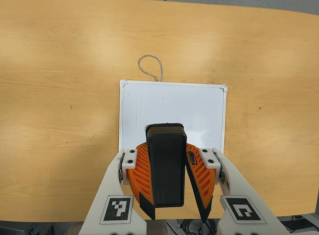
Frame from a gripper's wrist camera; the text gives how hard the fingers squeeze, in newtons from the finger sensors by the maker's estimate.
{"total": 9.2, "left": 9.3, "right": 9.0}